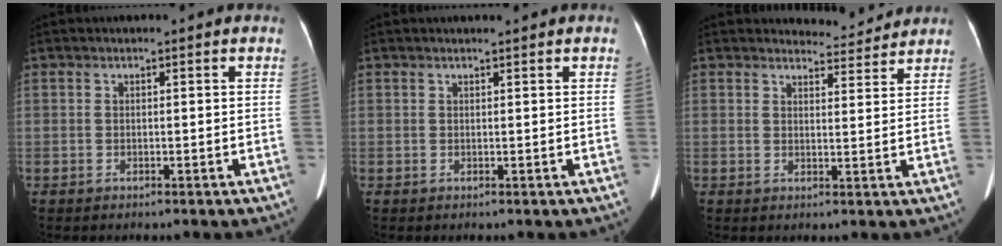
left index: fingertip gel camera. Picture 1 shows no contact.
{"total": 0.6, "force": [0.5, -0.1, 0.2], "torque": [-0.008, 0.001, 0.010]}
{"total": 3.9, "force": [3.8, 0.3, -0.8], "torque": [0.002, -0.005, 0.051]}